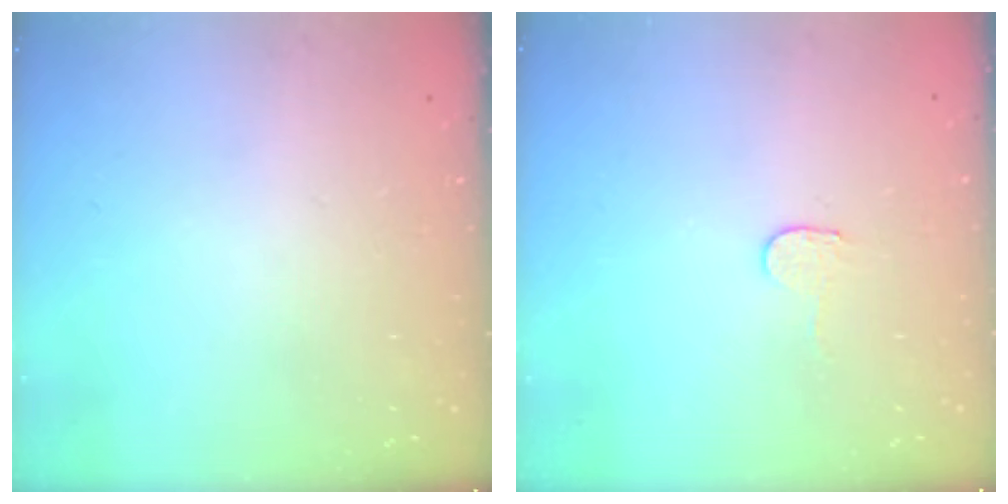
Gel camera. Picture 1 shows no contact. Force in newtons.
{"total": 2.3, "press": 2.3, "slide": 0.2}